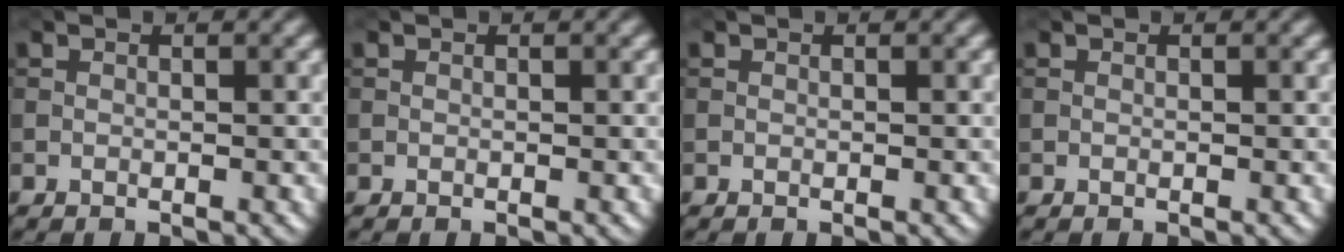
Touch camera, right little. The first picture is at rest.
{"total": 0.0}
{"total": 0.0}
{"total": 0.0}